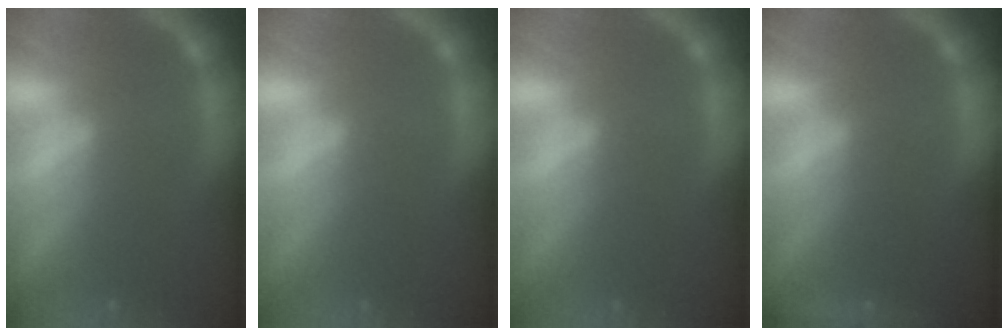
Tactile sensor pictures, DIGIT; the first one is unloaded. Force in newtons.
{"total": 0.0}
{"total": 0.0}
{"total": 2.4}